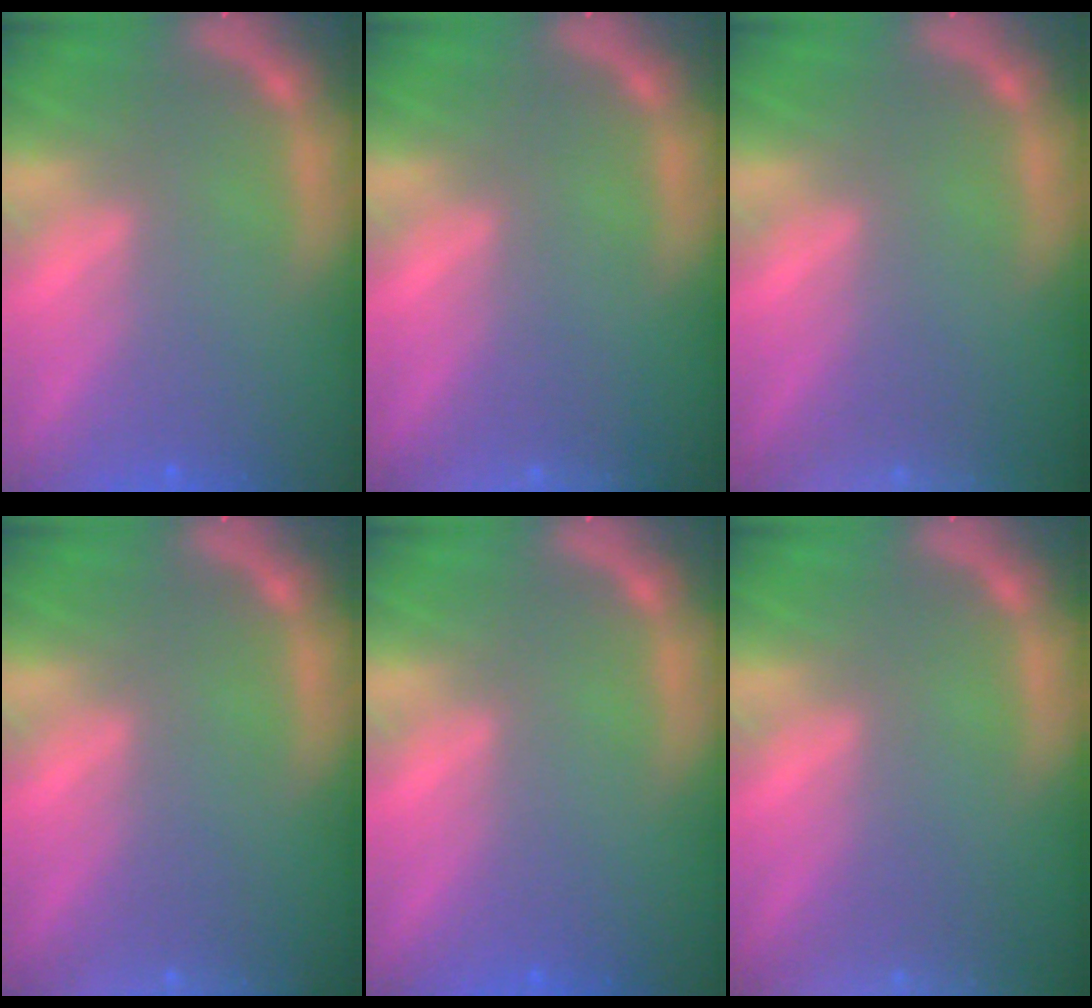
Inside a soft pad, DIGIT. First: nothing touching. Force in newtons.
{"total": 2.4}
{"total": 8.0}
{"total": 3.0}
{"total": 0.0}
{"total": 6.9}